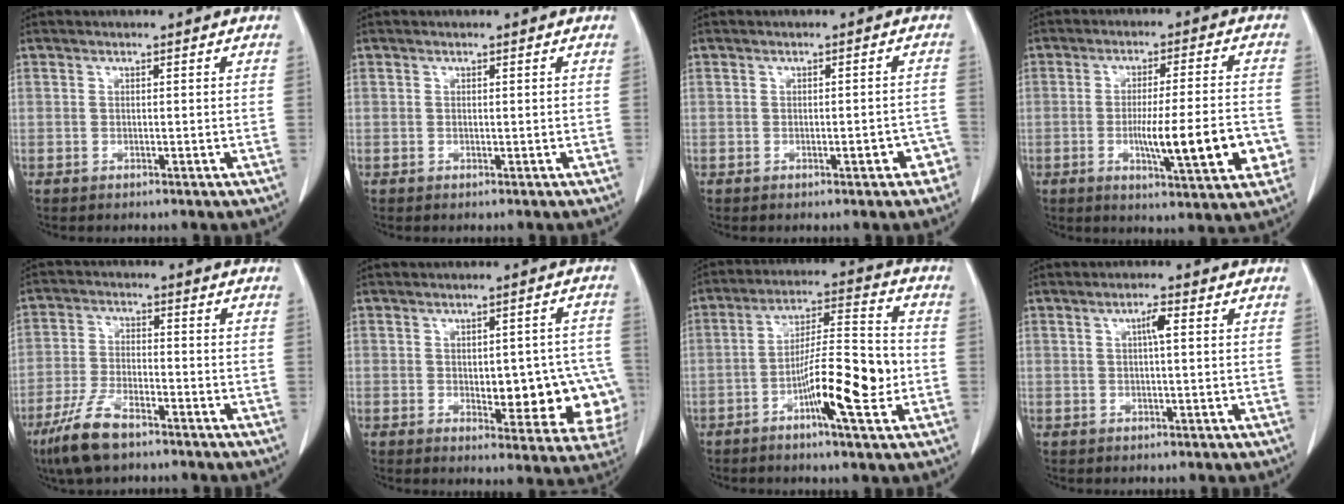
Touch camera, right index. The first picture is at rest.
{"total": 0.0}
{"total": 3.0, "force": [-1.7, 1.0, 2.3], "torque": [-0.020, 0.012, -0.020]}
{"total": 12.7, "force": [-3.2, 1.5, 12.2], "torque": [-0.181, -0.004, -0.045]}
{"total": 8.3, "force": [-5.8, 2.5, 5.3], "torque": [-0.119, -0.013, -0.111]}
{"total": 14.3, "force": [-2.6, 6.4, 12.6], "torque": [-0.108, 0.017, -0.016]}
{"total": 12.7, "force": [-3.6, 1.7, 12.1], "torque": [-0.204, 0.007, -0.060]}
{"total": 2.3, "force": [0.6, 0.3, 2.2], "torque": [-0.040, 0.003, 0.009]}